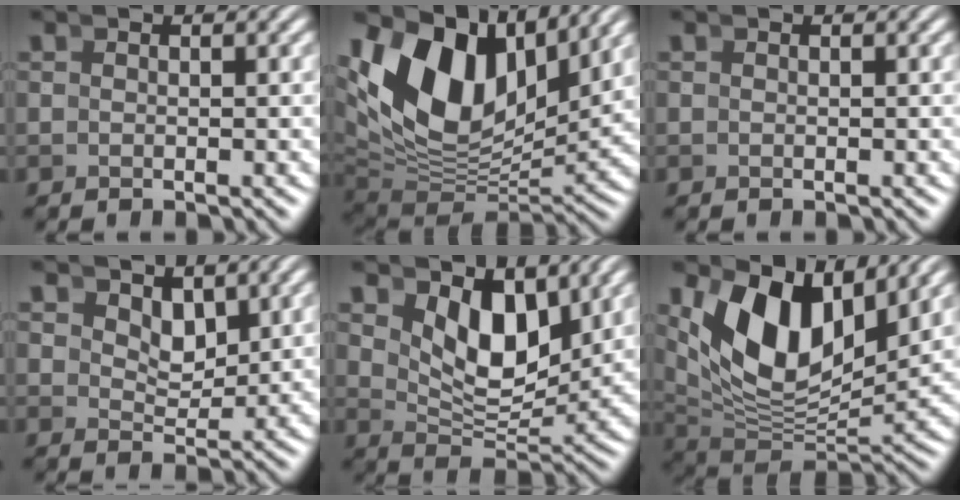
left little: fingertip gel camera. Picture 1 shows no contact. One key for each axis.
{"total": 12.9, "fx": 3.4, "fy": 7.8, "fz": 9.7, "tx": -0.187, "ty": -0.002, "tz": 0.062}
{"total": 0.0}
{"total": 2.2, "fx": 2.0, "fy": 0.4, "fz": 1.0, "tx": -0.002, "ty": -0.011, "tz": 0.042}
{"total": 5.3, "fx": 2.5, "fy": 2.3, "fz": 4.2, "tx": -0.062, "ty": -0.014, "tz": 0.048}
{"total": 10.4, "fx": 3.0, "fy": 5.8, "fz": 8.2, "tx": -0.153, "ty": -0.006, "tz": 0.058}